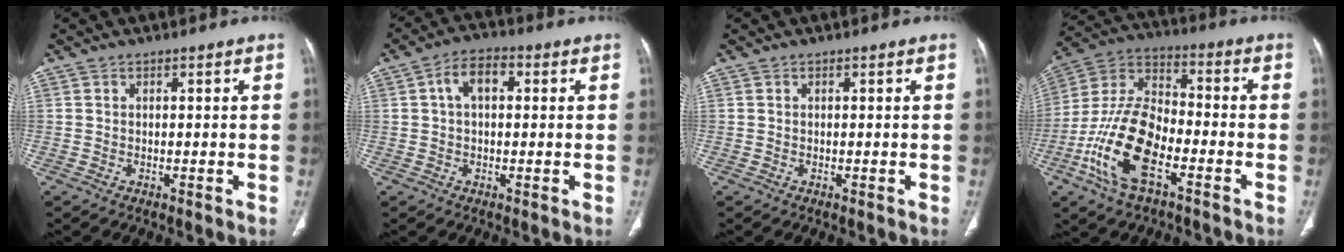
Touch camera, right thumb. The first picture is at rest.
{"total": 6.7, "force": [1.5, 3.9, 5.2], "torque": [-0.086, 0.019, 0.020]}
{"total": 0.0}
{"total": 16.9, "force": [-6.7, 8.1, 13.2], "torque": [-0.255, 0.041, -0.129]}